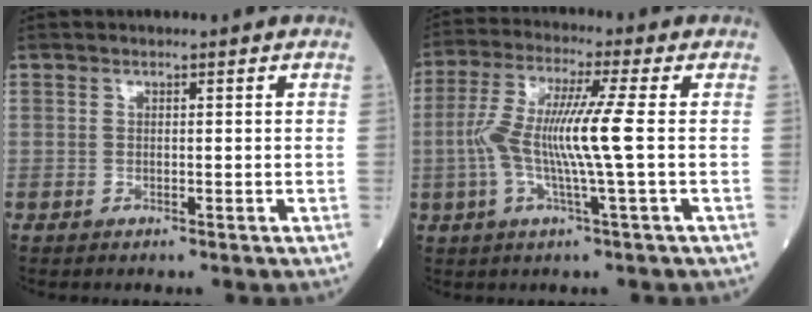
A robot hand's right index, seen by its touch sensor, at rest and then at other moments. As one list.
[{"total": 10.0, "force": [-0.7, -0.5, 9.9], "torque": [-0.204, 0.009, -0.021]}]